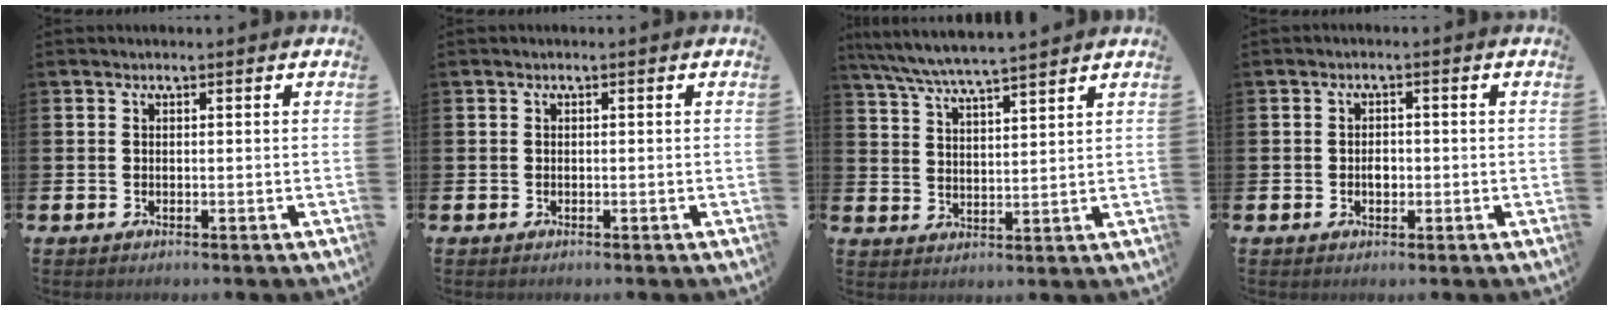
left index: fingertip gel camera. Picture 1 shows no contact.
{"total": 0.0}
{"total": 6.3, "force": [6.0, -0.1, 1.7], "torque": [-0.057, -0.032, 0.107]}
{"total": 1.7, "force": [-0.2, 1.2, 1.2], "torque": [-0.009, 0.000, -0.008]}